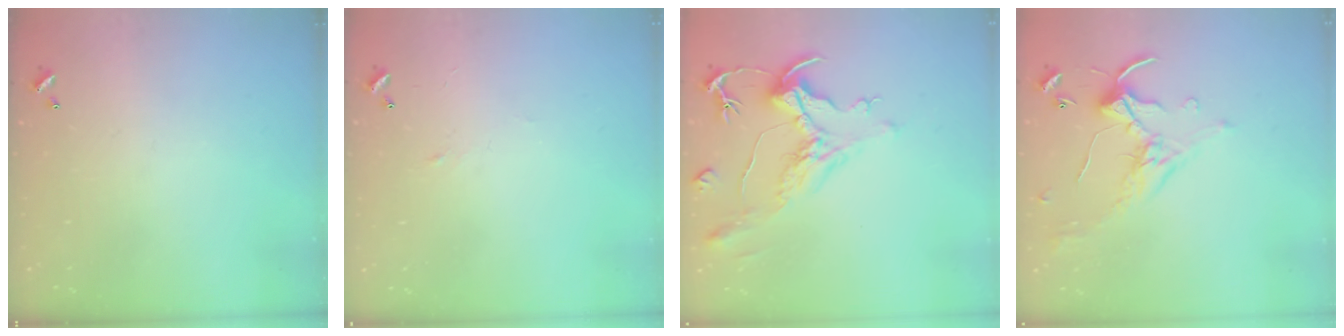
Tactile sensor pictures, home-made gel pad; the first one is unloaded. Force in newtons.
{"total": 2.9, "press": 2.9, "slide": 0.4}
{"total": 1.7, "press": 1.3, "slide": 1.2}
{"total": 1.2, "press": 0.9, "slide": 0.9}